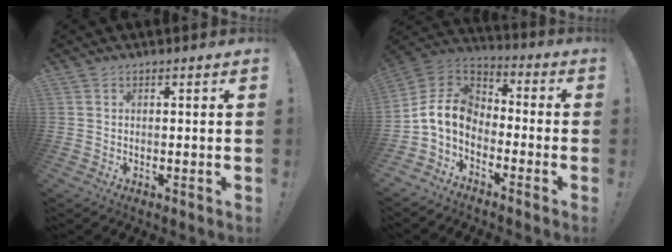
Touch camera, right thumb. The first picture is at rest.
{"total": 11.1, "force": [-2.3, 8.0, 7.3], "torque": [-0.150, 0.017, -0.037]}